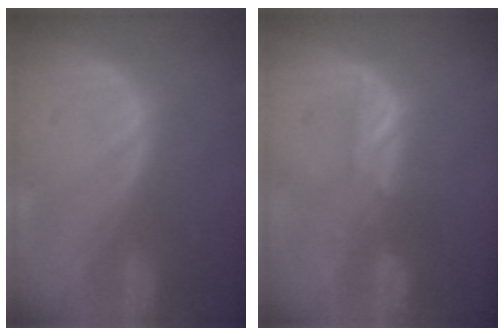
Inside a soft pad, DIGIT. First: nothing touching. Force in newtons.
{"total": 2.7, "press": 2.6, "slide": 0.8}